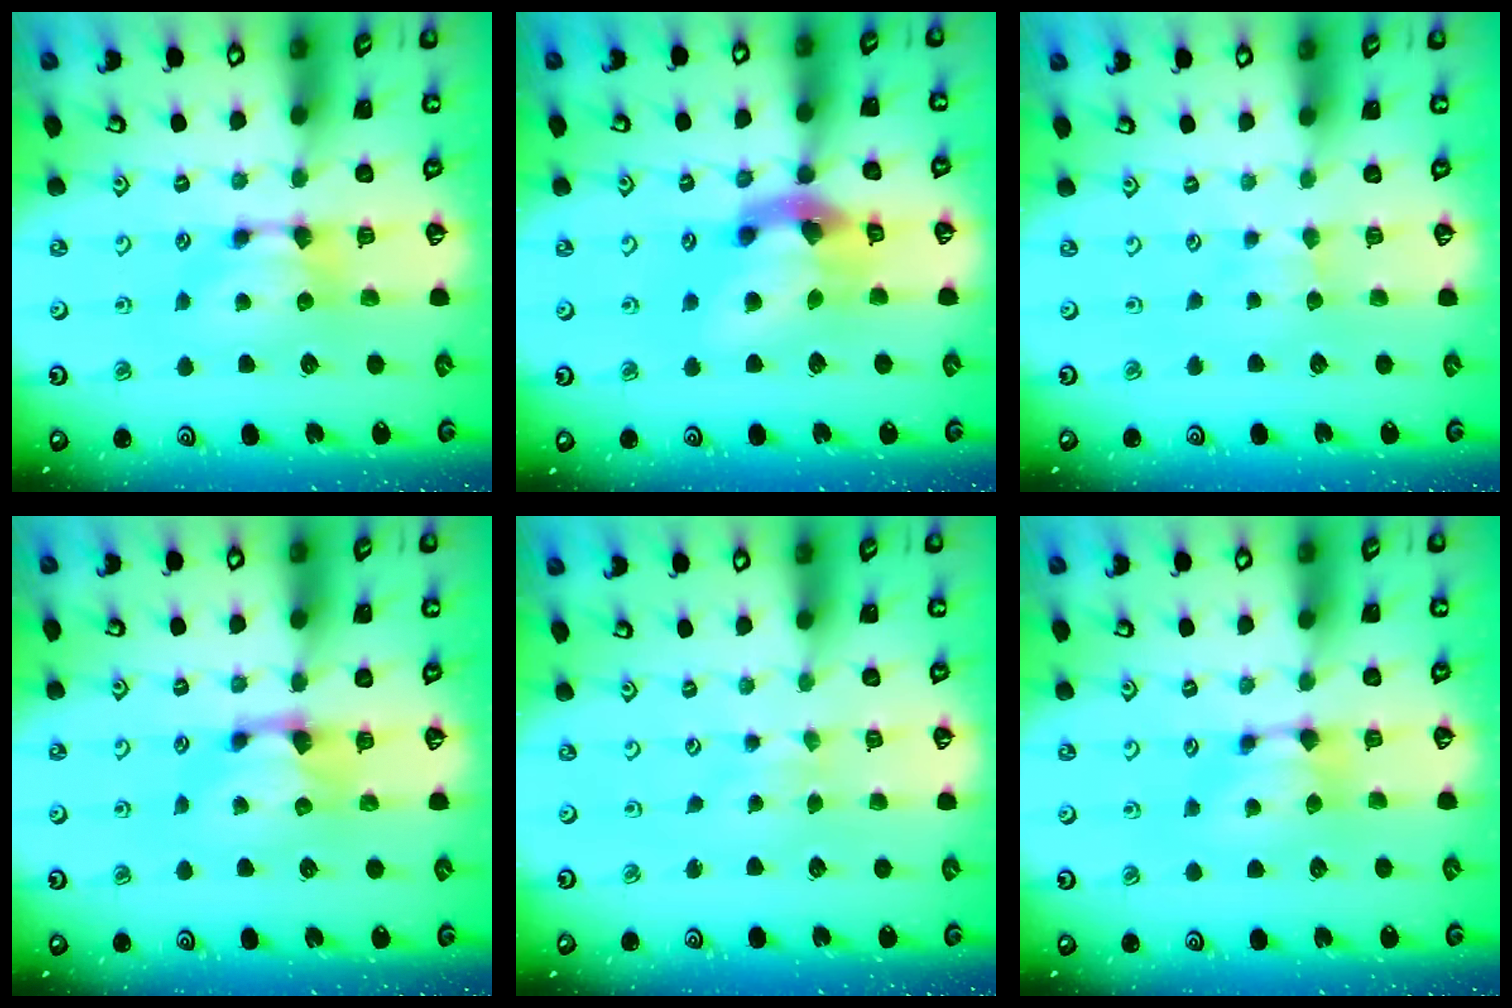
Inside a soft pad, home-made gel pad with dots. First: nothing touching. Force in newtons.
{"total": 7.9, "press": 7.5, "slide": 2.3}
{"total": 1.9, "press": 1.9, "slide": 0.4}
{"total": 0.6, "press": 0.1, "slide": 0.6}
{"total": 2.0, "press": 2.0, "slide": 0.1}
{"total": 0.8, "press": 0.3, "slide": 0.7}